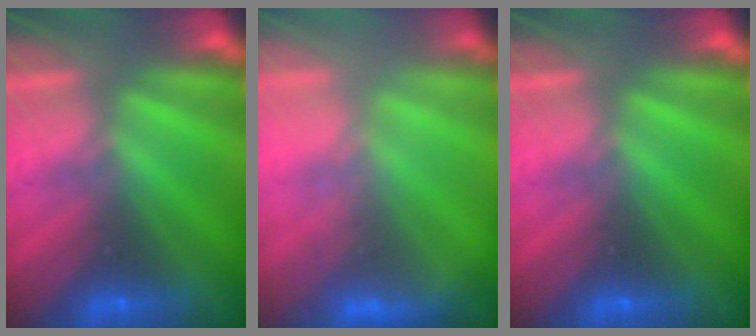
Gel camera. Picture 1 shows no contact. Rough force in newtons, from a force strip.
{"total": 2.7}
{"total": 0.0}